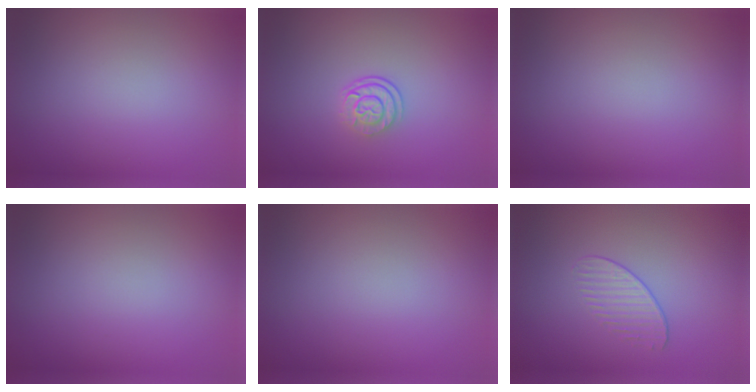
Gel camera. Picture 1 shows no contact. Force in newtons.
{"total": 2.5, "press": 1.8, "slide": 1.8}
{"total": 0.0}
{"total": 0.0}
{"total": 0.0}
{"total": 1.3, "press": 0.7, "slide": 1.1}